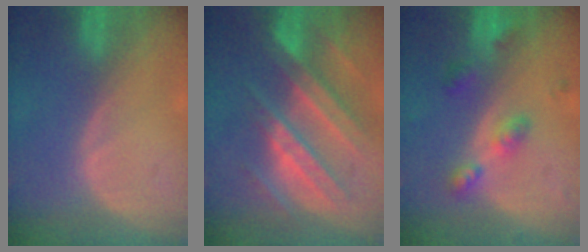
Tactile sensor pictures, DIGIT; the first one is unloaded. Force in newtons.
{"total": 10.5, "press": 9.3, "slide": 4.8}
{"total": 5.1, "press": 5.1, "slide": 0.4}